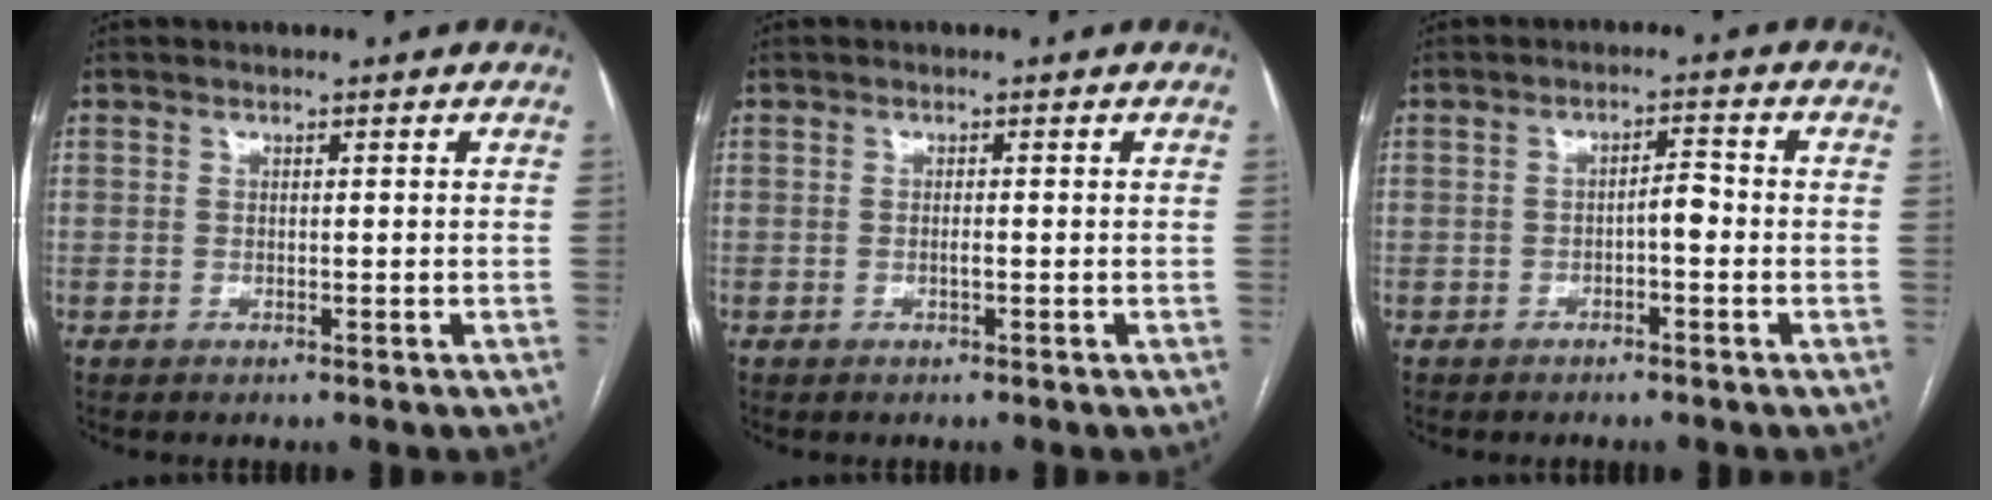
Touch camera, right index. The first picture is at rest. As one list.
[{"total": 0.8, "force": [-0.4, 0.1, 0.7], "torque": [-0.013, 0.000, -0.006]}, {"total": 2.9, "force": [-1.0, 0.9, 2.5], "torque": [-0.035, 0.010, -0.017]}]